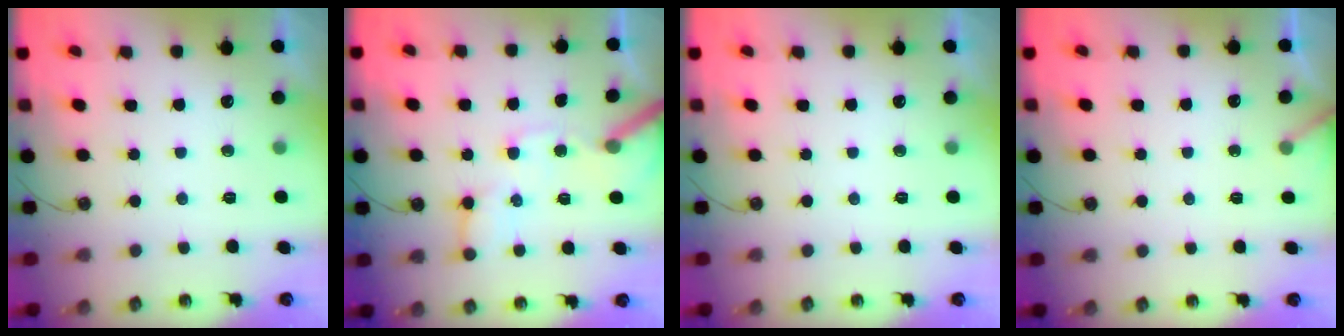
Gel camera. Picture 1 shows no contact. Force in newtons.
{"total": 12.7, "press": 12.6, "slide": 1.7}
{"total": 0.0}
{"total": 2.3, "press": 2.3, "slide": 0.1}